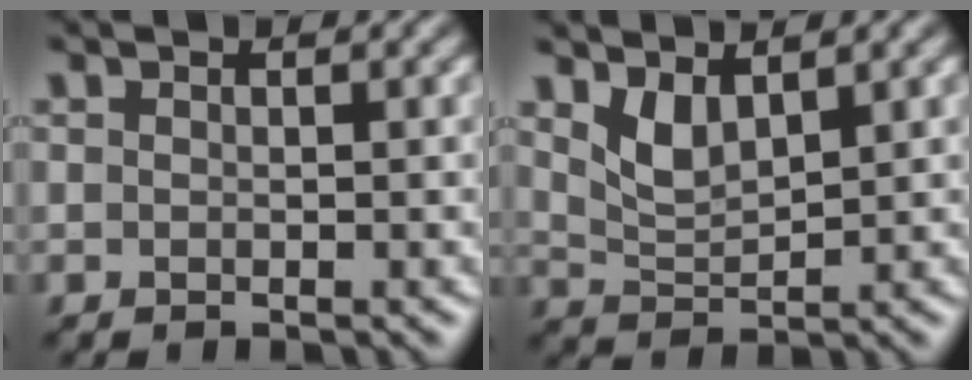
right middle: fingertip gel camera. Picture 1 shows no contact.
{"total": 2.3, "force": [1.5, 0.9, 1.5], "torque": [-0.041, -0.011, 0.038]}